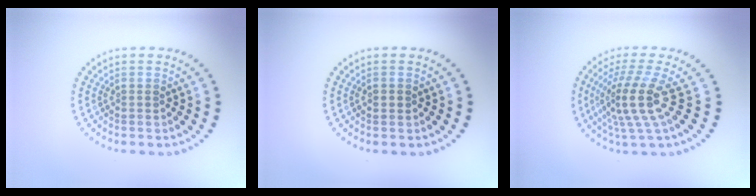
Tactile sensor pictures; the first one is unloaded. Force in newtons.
{"total": 1.1, "press": 1.1, "slide": 0.1}
{"total": 4.7, "press": 3.4, "slide": 3.1}